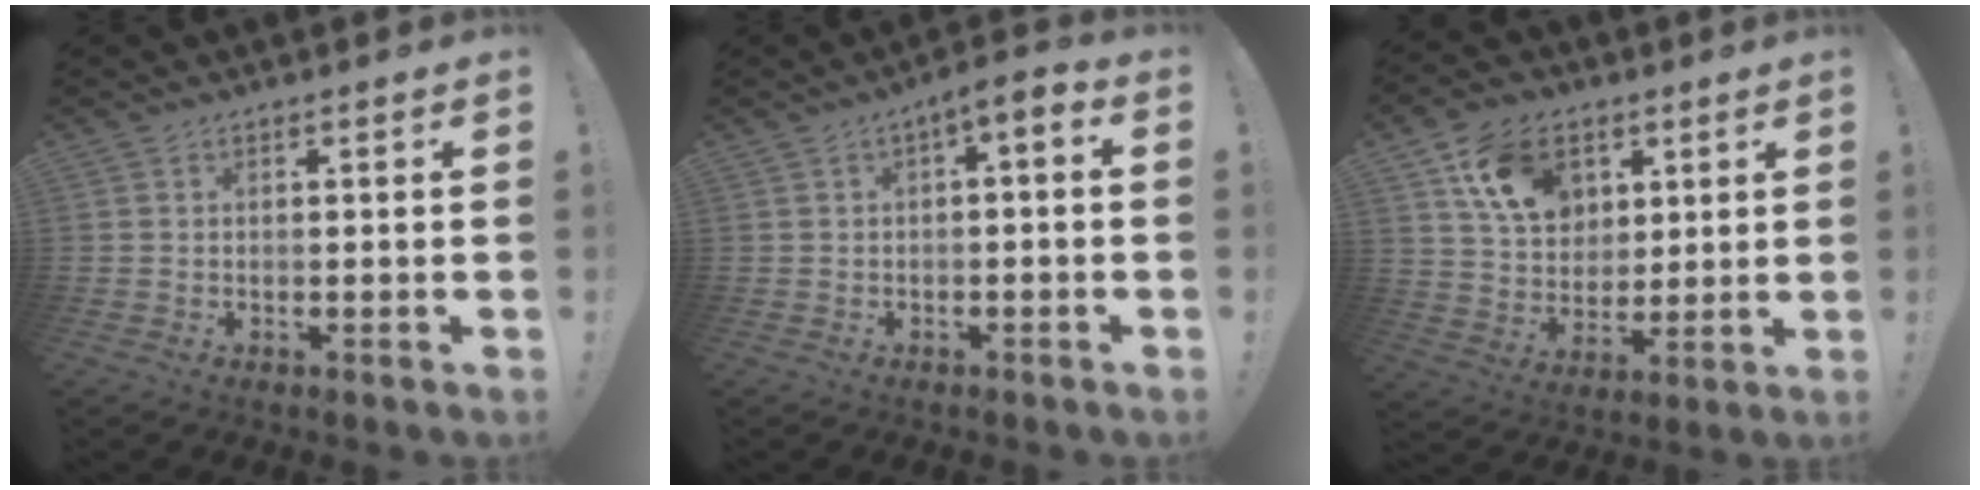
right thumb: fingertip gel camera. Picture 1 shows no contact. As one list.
[{"total": 4.0, "force": [-0.6, 1.2, 3.8], "torque": [-0.060, -0.001, -0.011]}, {"total": 15.2, "force": [7.1, 11.3, 7.3], "torque": [-0.114, -0.022, 0.140]}]